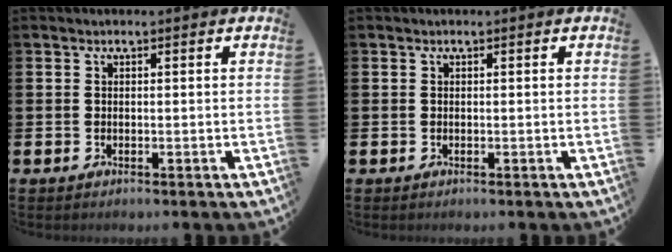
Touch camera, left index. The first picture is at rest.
{"total": 0.0}